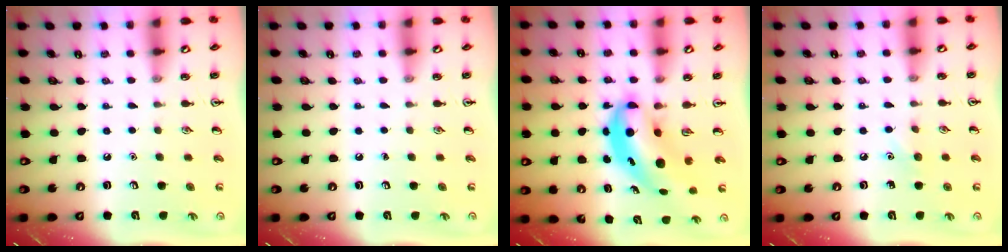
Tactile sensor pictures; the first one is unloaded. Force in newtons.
{"total": 0.0}
{"total": 7.5, "press": 7.2, "slide": 2.0}
{"total": 5.2, "press": 4.9, "slide": 1.7}